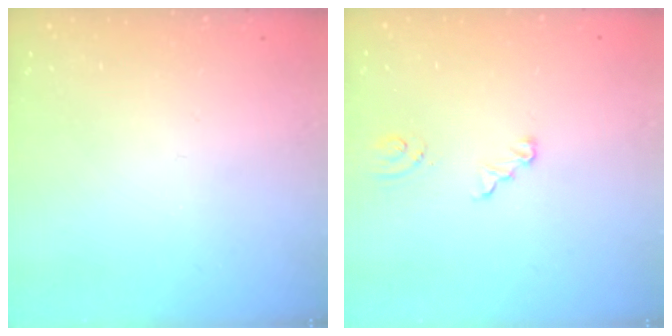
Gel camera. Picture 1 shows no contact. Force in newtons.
{"total": 2.1, "press": 2.1, "slide": 0.2}